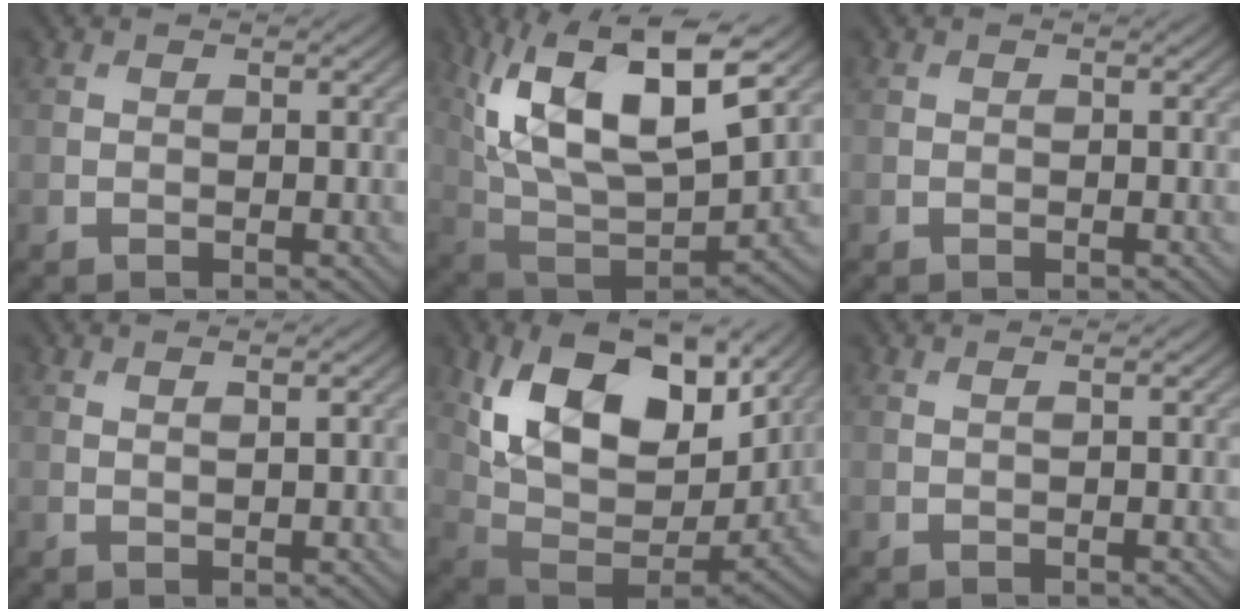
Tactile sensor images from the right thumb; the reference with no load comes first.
{"total": 17.6, "force": [7.1, 7.6, 14.2], "torque": [-0.291, 0.017, 0.124]}
{"total": 0.0}
{"total": 1.3, "force": [0.9, 0.1, 0.9], "torque": [-0.015, -0.002, 0.015]}
{"total": 18.9, "force": [7.6, 11.0, 13.3], "torque": [-0.261, 0.016, 0.138]}
{"total": 0.5, "force": [0.3, 0.0, 0.4], "torque": [-0.009, 0.004, 0.001]}